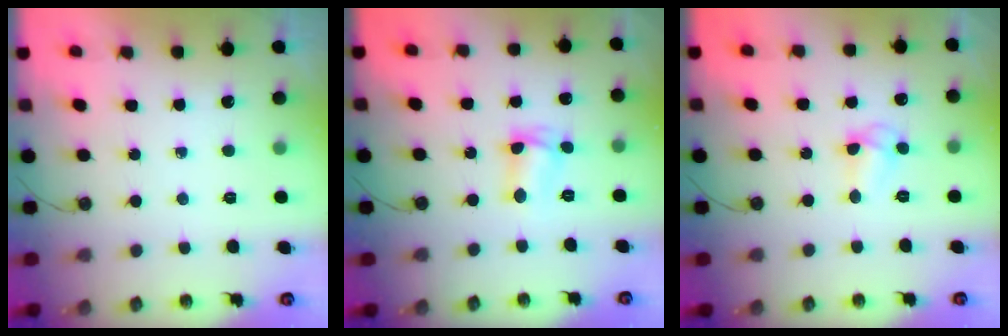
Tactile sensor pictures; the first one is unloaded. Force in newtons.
{"total": 4.7, "press": 4.6, "slide": 1.3}
{"total": 6.2, "press": 6.1, "slide": 0.5}